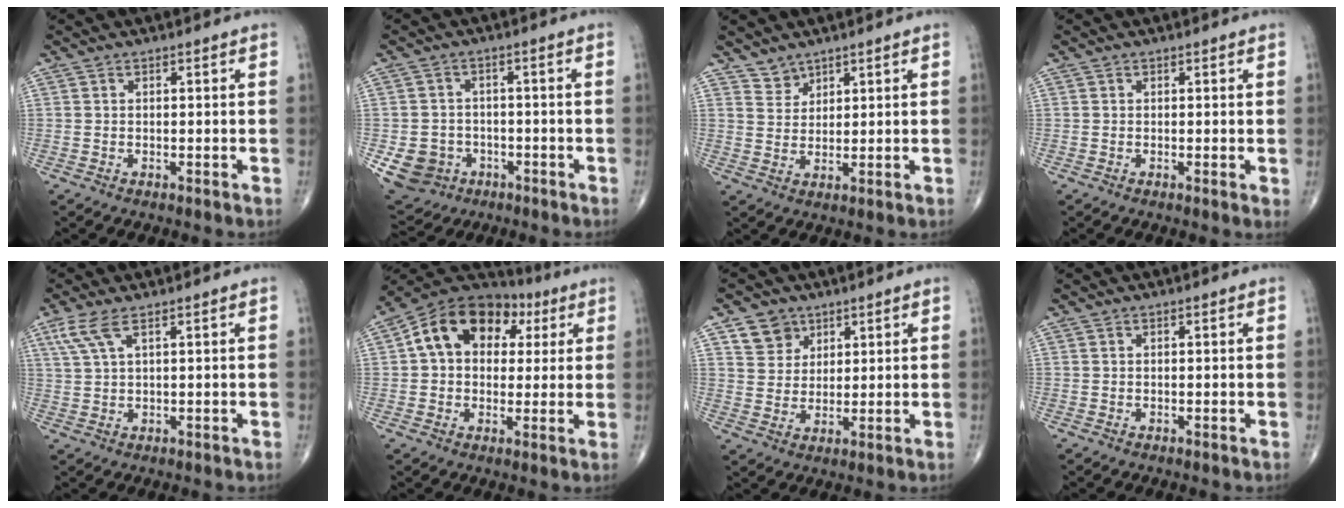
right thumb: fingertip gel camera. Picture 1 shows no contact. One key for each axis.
{"total": 8.4, "fx": -2.9, "fy": 7.4, "fz": 2.6, "tx": -0.044, "ty": 0.017, "tz": -0.038}
{"total": 3.0, "fx": 2.5, "fy": 1.6, "fz": 0.0, "tx": 0.020, "ty": -0.020, "tz": 0.044}
{"total": 0.8, "fx": 0.2, "fy": 0.3, "fz": 0.7, "tx": -0.011, "ty": -0.003, "tz": 0.000}
{"total": 4.4, "fx": 2.4, "fy": 1.2, "fz": 3.6, "tx": -0.098, "ty": 0.005, "tz": 0.058}
{"total": 15.9, "fx": 4.3, "fy": 11.5, "fz": 10.2, "tx": -0.137, "ty": 0.030, "tz": 0.061}
{"total": 6.0, "fx": 3.4, "fy": 4.8, "fz": 1.2, "tx": 0.002, "ty": -0.021, "tz": 0.063}
{"total": 0.0}